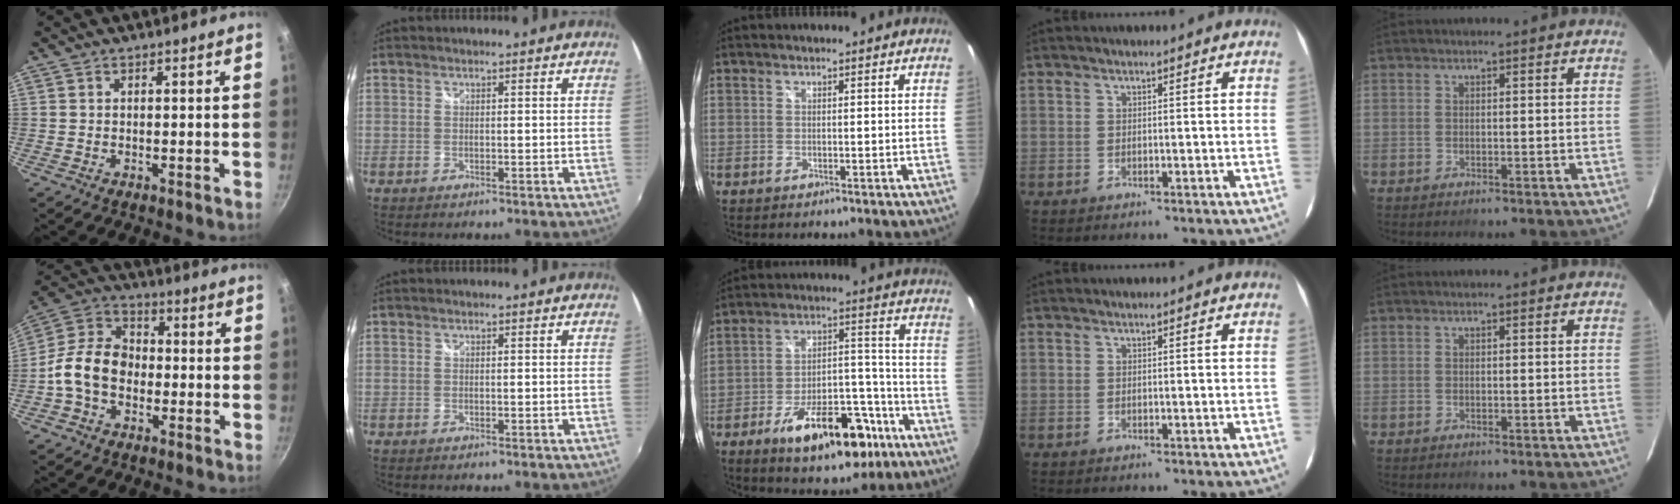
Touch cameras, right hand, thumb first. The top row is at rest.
{"thumb": {"total": 11.8, "force": [-2.6, 8.6, 7.6], "torque": [-0.108, 0.037, -0.069]}, "middle": {"total": 18.3, "force": [-11.0, 8.1, 12.1], "torque": [-0.196, 0.015, -0.155]}}